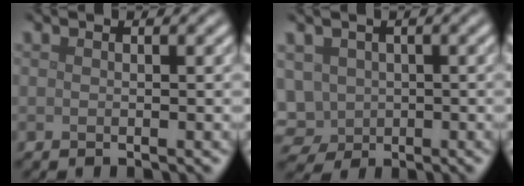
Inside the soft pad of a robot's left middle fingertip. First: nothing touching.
{"total": 4.3, "force": [-0.4, 3.8, 1.9], "torque": [-0.053, 0.003, -0.002]}